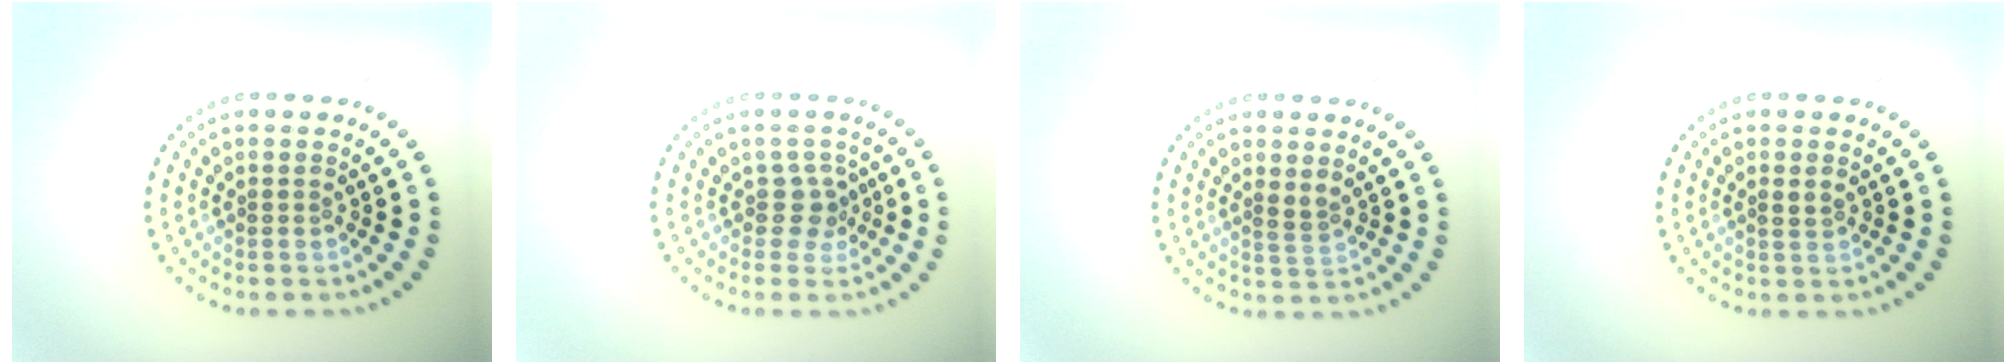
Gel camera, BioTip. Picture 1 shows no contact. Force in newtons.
{"total": 2.1, "press": 1.6, "slide": 1.3}
{"total": 1.3, "press": 1.0, "slide": 0.8}
{"total": 1.0, "press": 1.0, "slide": 0.3}